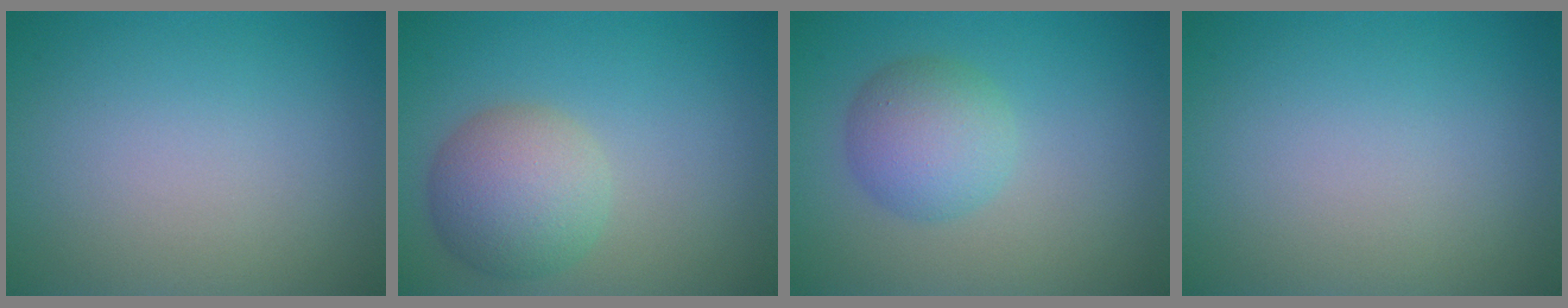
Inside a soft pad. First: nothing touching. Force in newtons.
{"total": 5.1, "press": 5.1, "slide": 0.4}
{"total": 4.0, "press": 4.0, "slide": 0.2}
{"total": 0.0}